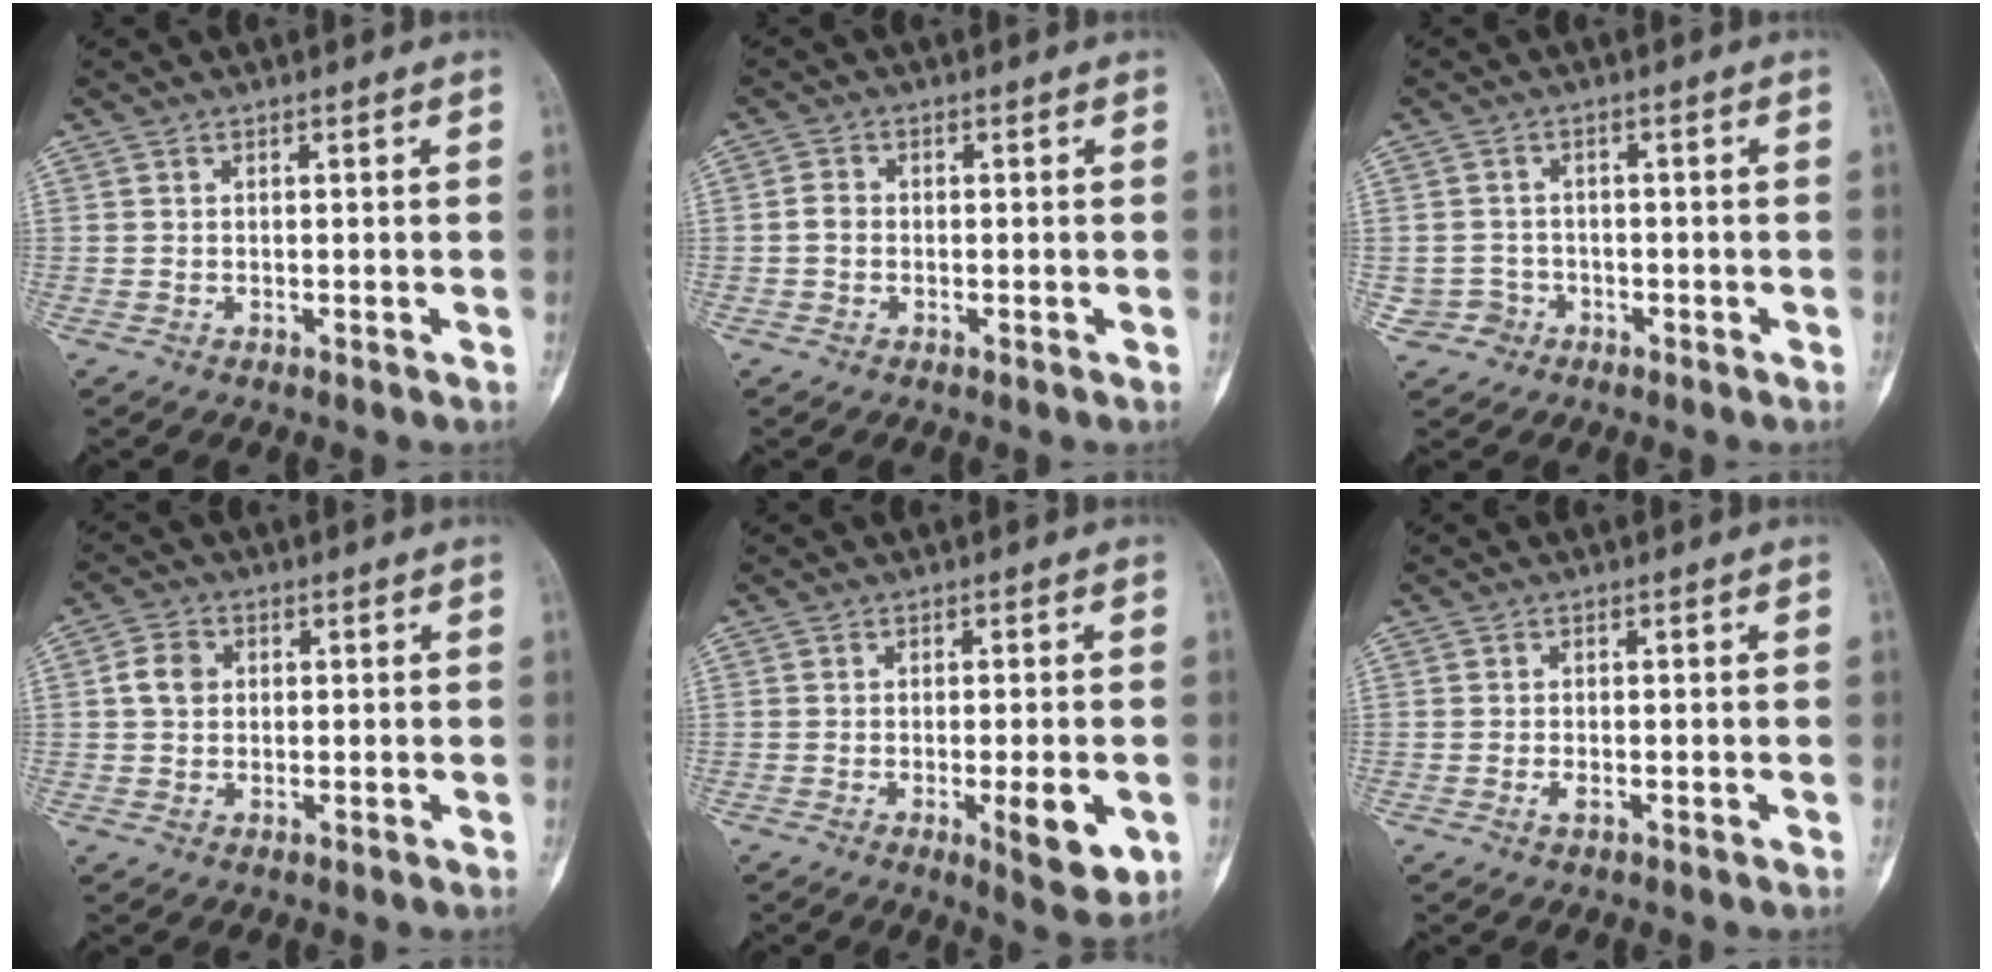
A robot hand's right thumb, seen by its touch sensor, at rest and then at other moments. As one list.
[{"total": 2.0, "force": [-0.4, 1.7, 1.1], "torque": [-0.014, 0.007, -0.010]}, {"total": 3.2, "force": [-1.2, 3.0, -0.2], "torque": [0.025, 0.015, -0.023]}, {"total": 4.1, "force": [0.6, 3.4, 2.3], "torque": [-0.034, 0.006, 0.007]}, {"total": 7.6, "force": [-2.0, 2.1, 7.0], "torque": [-0.088, -0.013, -0.022]}, {"total": 1.2, "force": [-0.5, 0.5, 1.0], "torque": [-0.020, -0.001, -0.010]}]